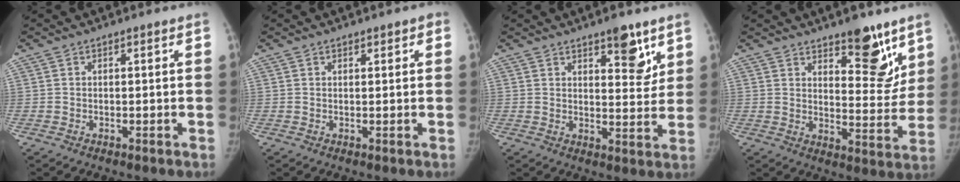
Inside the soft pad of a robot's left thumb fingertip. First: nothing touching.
{"total": 1.4, "force": [0.7, 1.1, 0.6], "torque": [0.009, -0.001, 0.006]}
{"total": 7.9, "force": [4.8, 3.3, 5.3], "torque": [-0.040, -0.031, 0.069]}
{"total": 12.2, "force": [8.0, 5.2, 7.7], "torque": [-0.051, -0.059, 0.120]}